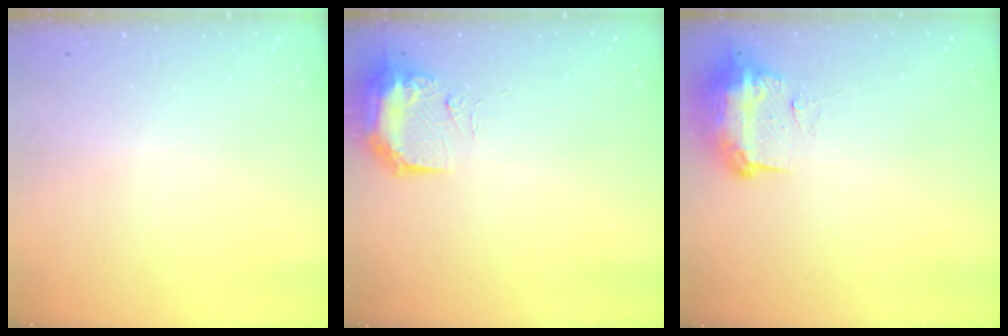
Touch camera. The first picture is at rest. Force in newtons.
{"total": 11.0, "press": 9.6, "slide": 5.4}
{"total": 11.4, "press": 11.4, "slide": 1.1}